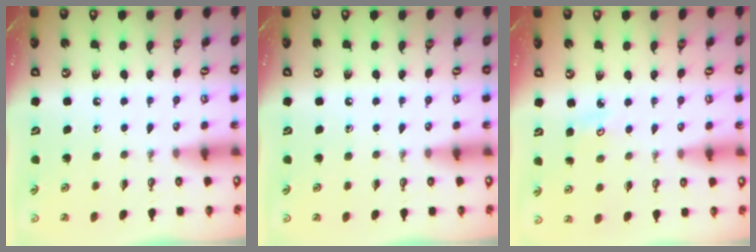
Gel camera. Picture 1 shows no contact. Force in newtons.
{"total": 0.0}
{"total": 2.8, "press": 2.7, "slide": 0.4}